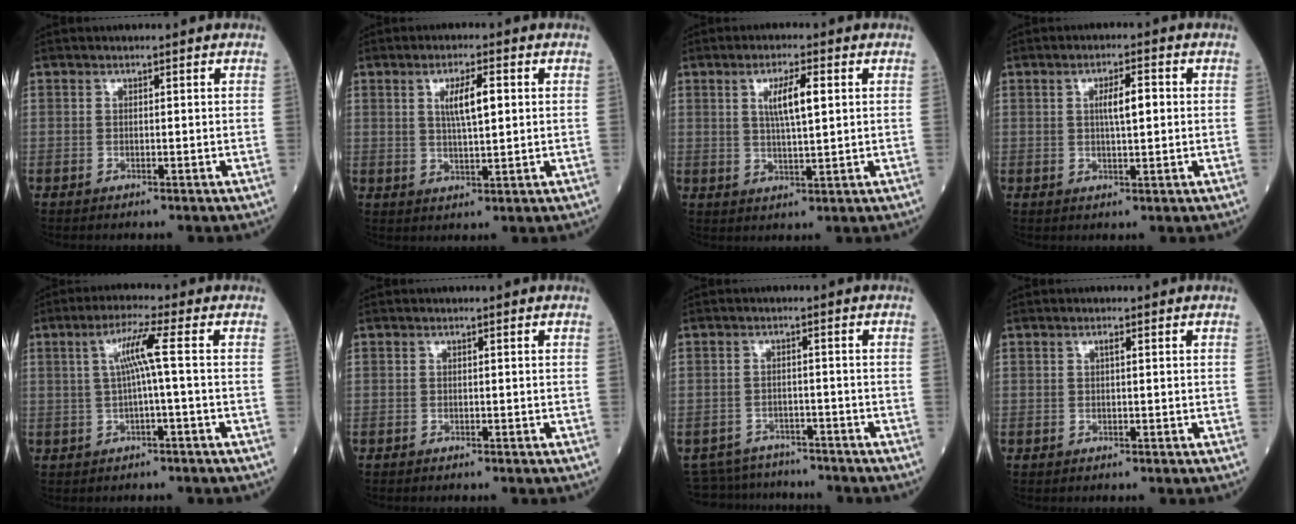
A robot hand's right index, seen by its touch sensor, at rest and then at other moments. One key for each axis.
{"total": 5.2, "fx": 1.4, "fy": 0.9, "fz": 5.0, "tx": -0.090, "ty": 0.003, "tz": 0.026}
{"total": 5.6, "fx": 1.6, "fy": 0.8, "fz": 5.3, "tx": -0.098, "ty": 0.003, "tz": 0.030}
{"total": 4.2, "fx": 0.6, "fy": 0.8, "fz": 4.1, "tx": -0.070, "ty": 0.005, "tz": 0.009}
{"total": 5.2, "fx": 0.4, "fy": -0.9, "fz": 5.1, "tx": -0.098, "ty": 0.013, "tz": 0.012}
{"total": 0.0}
{"total": 7.2, "fx": -6.6, "fy": 2.7, "fz": -0.3, "tx": 0.003, "ty": 0.015, "tz": -0.091}
{"total": 0.6, "fx": 0.2, "fy": 0.0, "fz": 0.6, "tx": -0.012, "ty": 0.001, "tz": 0.003}